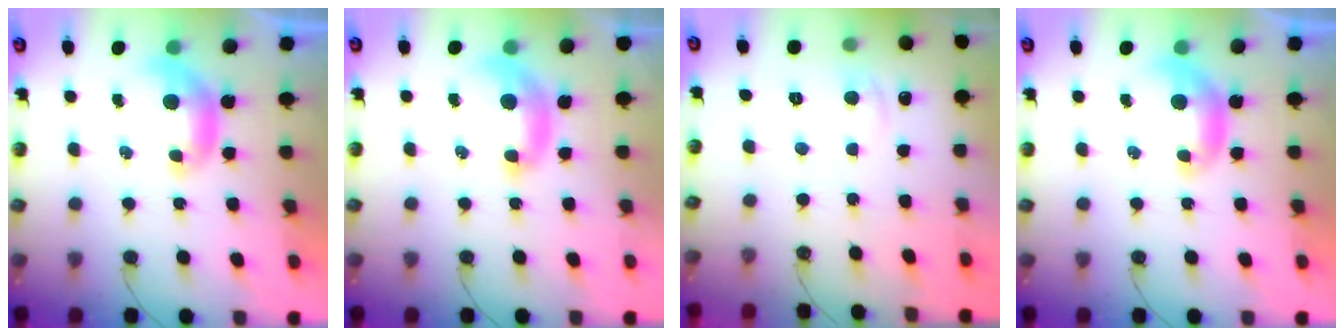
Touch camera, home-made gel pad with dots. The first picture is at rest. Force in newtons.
{"total": 1.8, "press": 1.7, "slide": 0.6}
{"total": 1.1, "press": 0.9, "slide": 0.6}
{"total": 0.0}